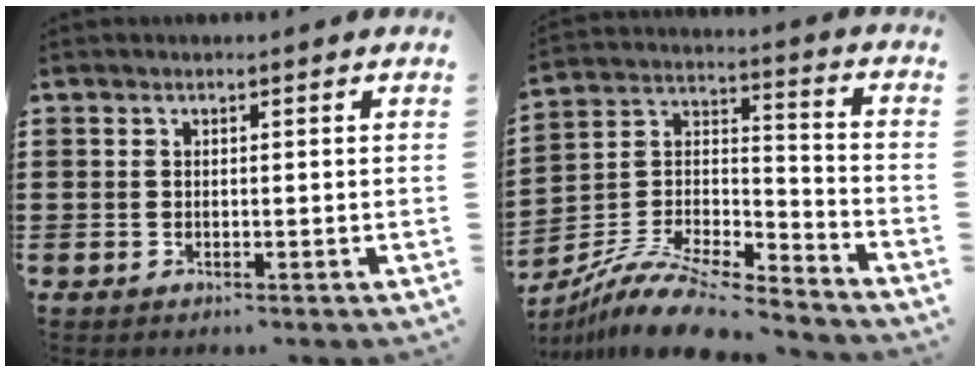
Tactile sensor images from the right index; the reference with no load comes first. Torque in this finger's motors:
{"motor_torque": [-1.14, 0.96, 0.82, 0.15]}